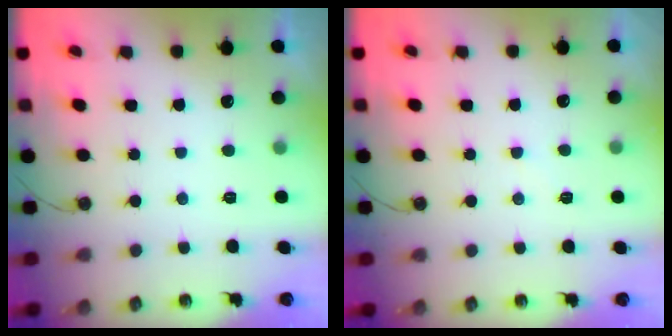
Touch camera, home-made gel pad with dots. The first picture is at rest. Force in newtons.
{"total": 4.7, "press": 4.6, "slide": 0.6}